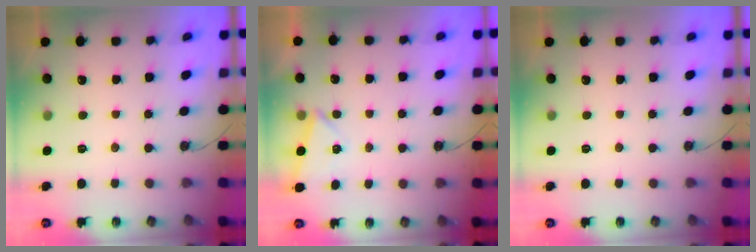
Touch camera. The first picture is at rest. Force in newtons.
{"total": 2.7, "press": 2.5, "slide": 1.1}
{"total": 0.0}